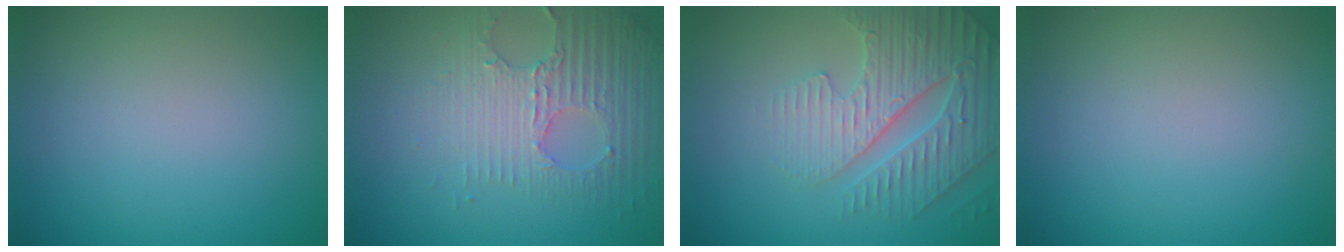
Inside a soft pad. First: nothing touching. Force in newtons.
{"total": 3.8, "press": 3.7, "slide": 0.8}
{"total": 4.4, "press": 4.3, "slide": 0.5}
{"total": 0.0}